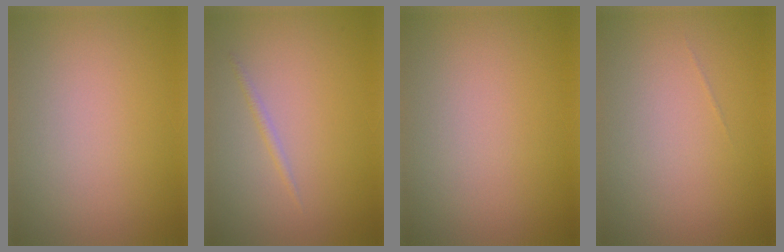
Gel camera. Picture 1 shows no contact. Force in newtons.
{"total": 0.7, "press": 0.7, "slide": 0.1}
{"total": 0.0}
{"total": 0.0}